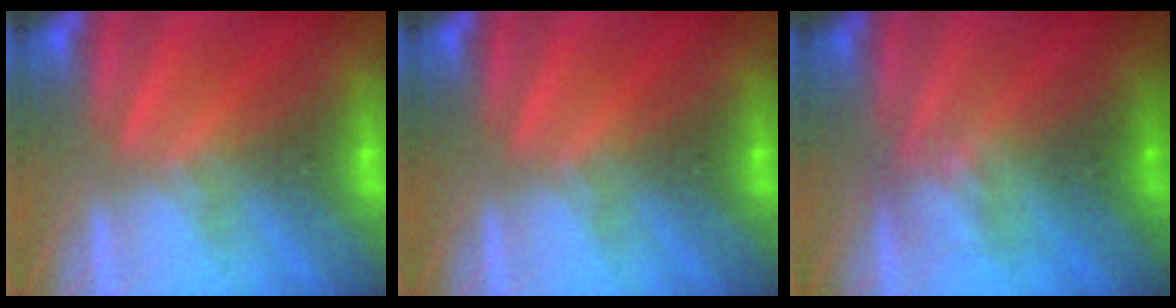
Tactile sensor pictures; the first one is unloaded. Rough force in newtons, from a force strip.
{"total": 0.0}
{"total": 2.4}